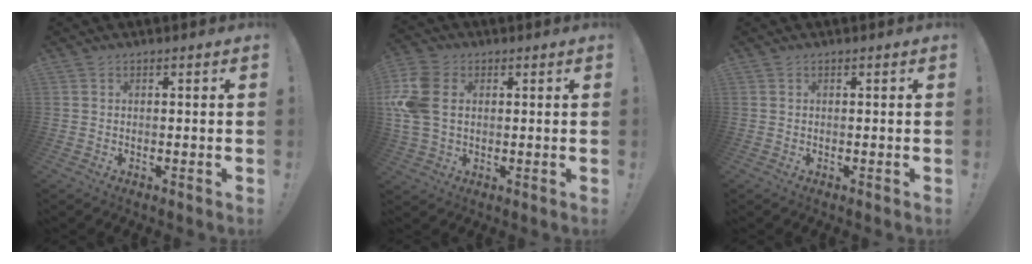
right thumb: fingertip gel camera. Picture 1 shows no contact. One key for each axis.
{"total": 13.8, "fx": 2.3, "fy": 9.7, "fz": 9.5, "tx": -0.213, "ty": 0.002, "tz": 0.046}
{"total": 0.0}